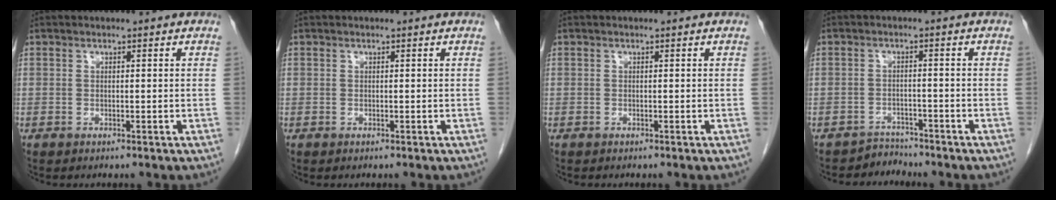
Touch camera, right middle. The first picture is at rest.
{"total": 0.0}
{"total": 0.0}
{"total": 2.6, "force": [-2.3, 0.5, -1.2], "torque": [0.029, -0.001, -0.039]}